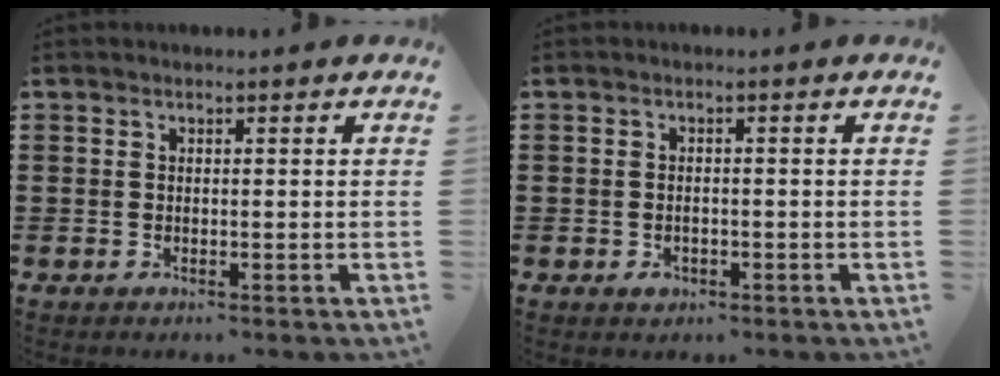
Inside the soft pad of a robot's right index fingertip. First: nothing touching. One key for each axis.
{"total": 1.3, "fx": -0.6, "fy": 0.9, "fz": 0.8, "tx": -0.018, "ty": -0.001, "tz": -0.012}